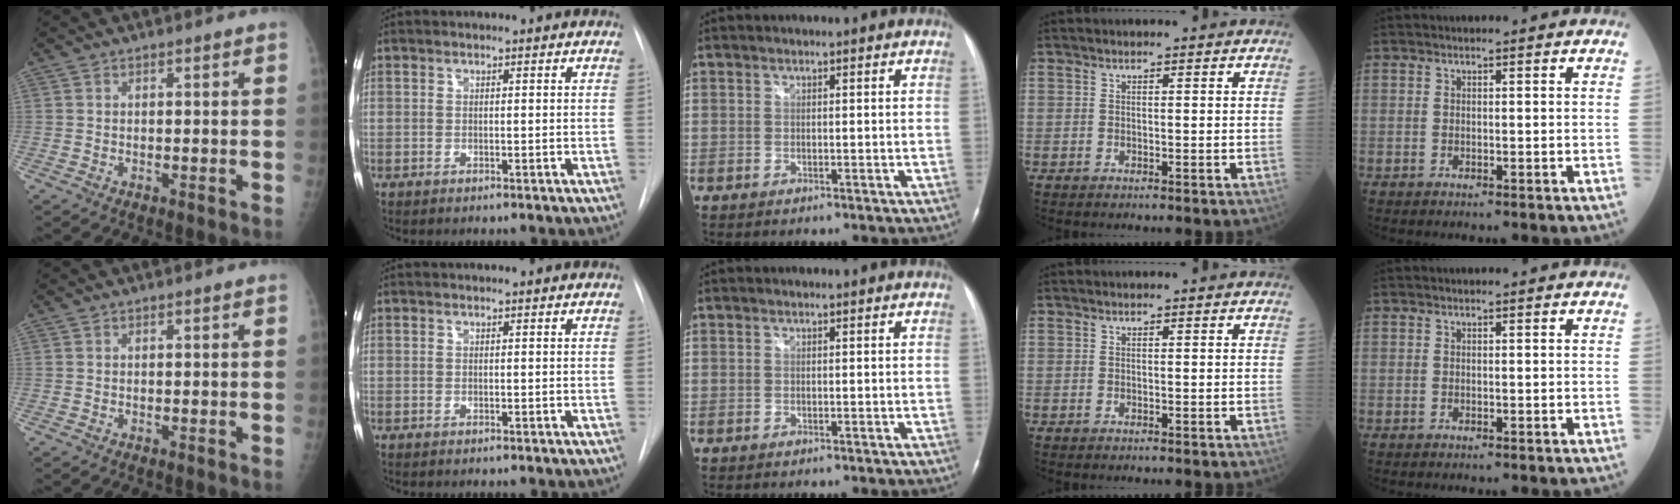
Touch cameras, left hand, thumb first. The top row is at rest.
{}